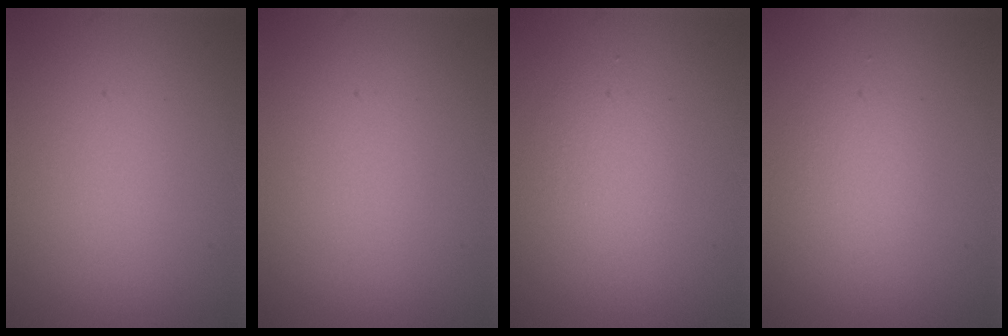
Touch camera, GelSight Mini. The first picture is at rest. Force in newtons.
{"total": 0.0}
{"total": 1.8, "press": 1.8, "slide": 0.1}
{"total": 1.5, "press": 1.5, "slide": 0.1}